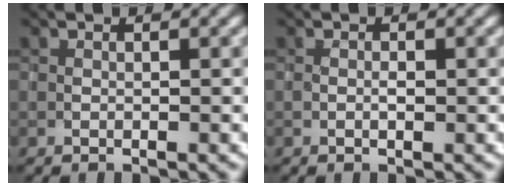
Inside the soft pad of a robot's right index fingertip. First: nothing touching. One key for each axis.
{"total": 0.7, "fx": 0.0, "fy": 0.2, "fz": 0.6, "tx": -0.015, "ty": 0.000, "tz": 0.001}